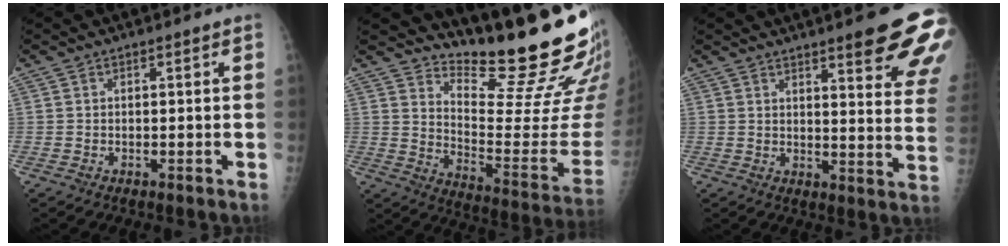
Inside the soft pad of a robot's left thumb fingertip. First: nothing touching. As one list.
[{"total": 19.4, "force": [17.4, 1.5, 8.6], "torque": [-0.102, -0.179, 0.252]}, {"total": 16.6, "force": [10.7, 2.8, 12.4], "torque": [-0.128, -0.053, 0.124]}]